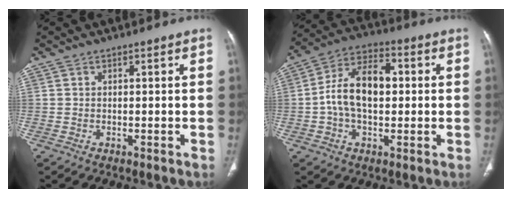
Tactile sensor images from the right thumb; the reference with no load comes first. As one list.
[{"total": 12.7, "force": [0.4, 7.6, 10.2], "torque": [-0.176, 0.031, -0.002]}]